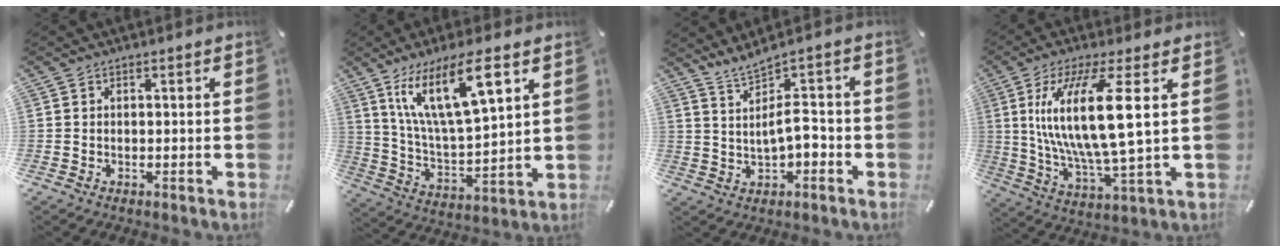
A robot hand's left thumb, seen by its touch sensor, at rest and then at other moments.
{"total": 17.2, "force": [10.2, 5.5, 12.7], "torque": [-0.266, -0.024, 0.170]}
{"total": 6.0, "force": [0.9, 2.7, 5.2], "torque": [-0.099, 0.001, 0.016]}
{"total": 17.1, "force": [4.3, 3.9, 16.1], "torque": [-0.337, -0.013, 0.056]}